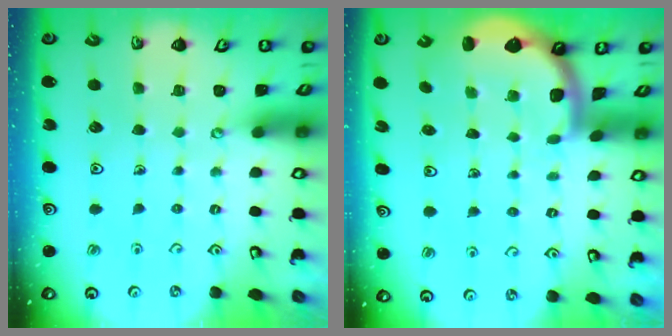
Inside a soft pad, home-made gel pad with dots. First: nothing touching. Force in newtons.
{"total": 1.4, "press": 1.4, "slide": 0.1}